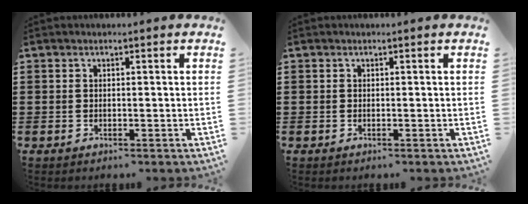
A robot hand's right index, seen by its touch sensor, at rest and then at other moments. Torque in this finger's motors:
{"motor_torque": [0.00, 0.00, 0.00, 0.00]}